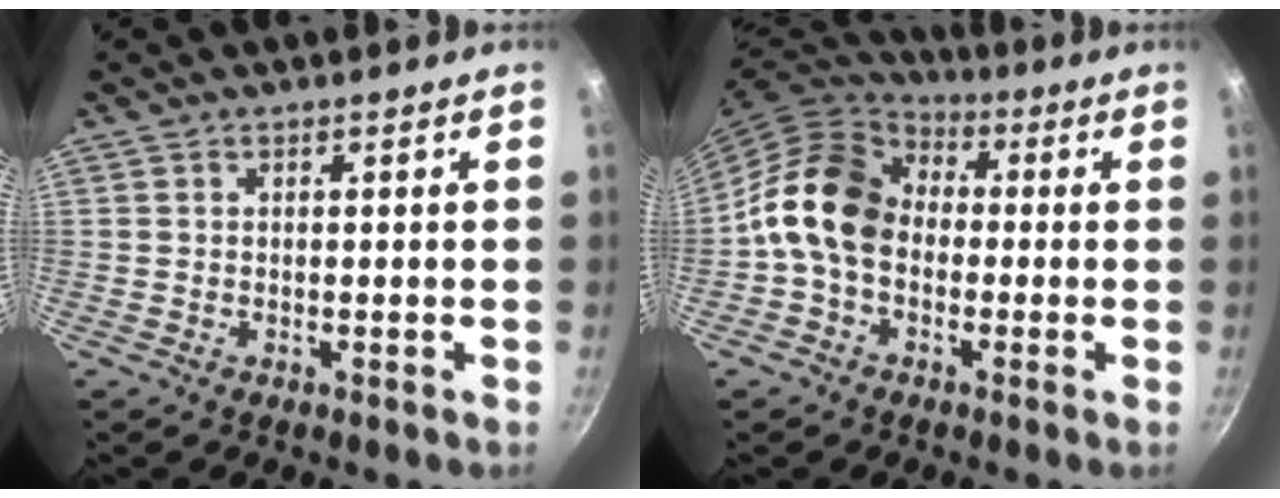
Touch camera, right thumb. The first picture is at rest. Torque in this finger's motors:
{"motor_torque": [2.35, 2.19, 0.97, -1.02, 0.51]}